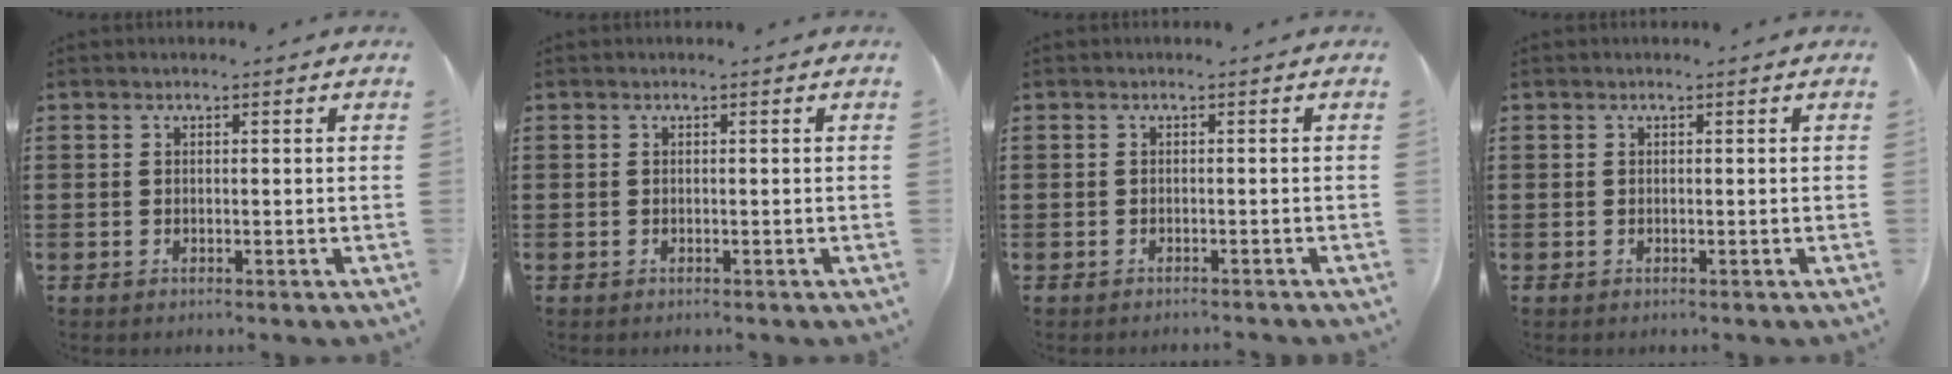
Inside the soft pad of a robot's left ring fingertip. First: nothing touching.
{"total": 0.0}
{"total": 0.7, "force": [-0.6, -0.1, 0.1], "torque": [-0.005, 0.000, -0.013]}
{"total": 0.0}